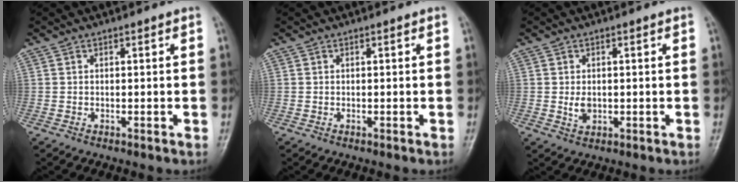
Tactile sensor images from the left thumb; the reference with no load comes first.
{"total": 0.0}
{"total": 2.6, "force": [0.0, 1.8, 1.8], "torque": [-0.026, -0.004, 0.004]}